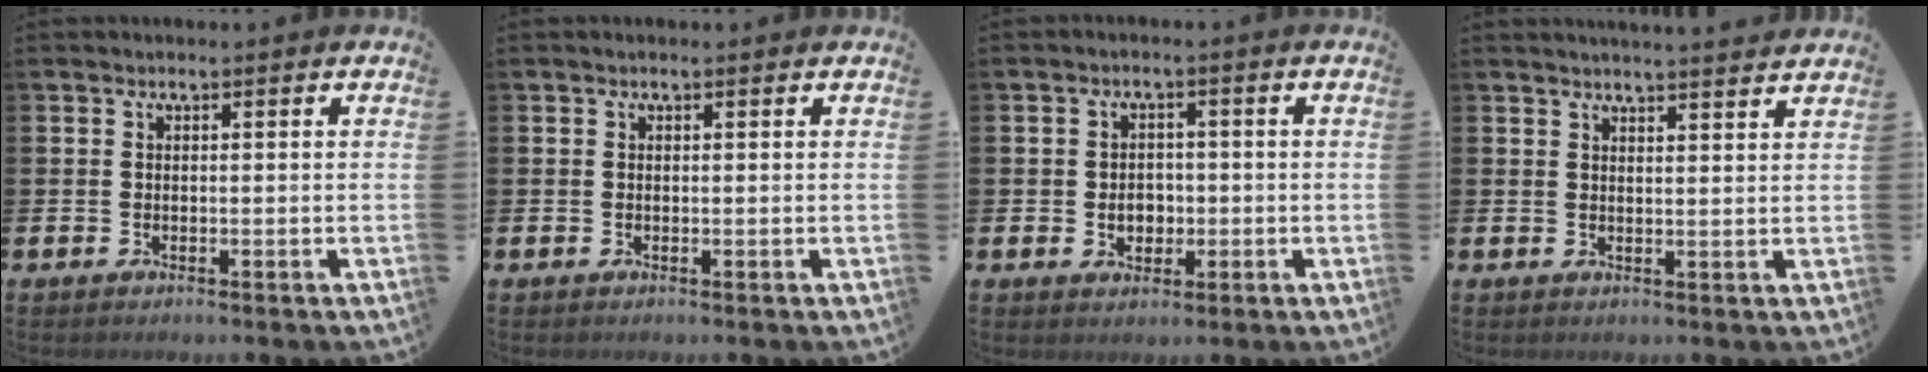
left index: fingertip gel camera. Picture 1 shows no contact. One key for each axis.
{"total": 0.0}
{"total": 2.9, "fx": -0.5, "fy": 2.3, "fz": 1.7, "tx": -0.020, "ty": 0.000, "tz": -0.015}
{"total": 3.0, "fx": 2.9, "fy": -0.5, "fz": 0.0, "tx": -0.005, "ty": -0.017, "tz": 0.054}